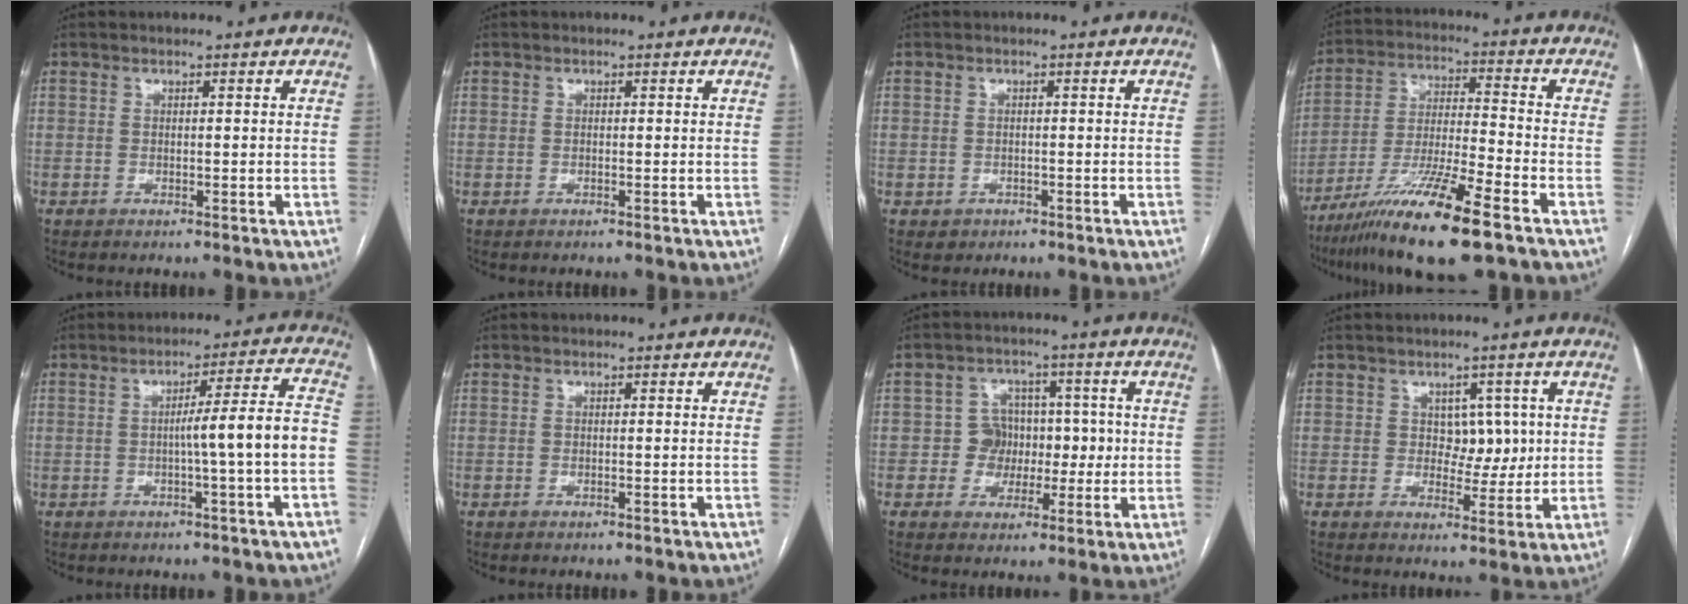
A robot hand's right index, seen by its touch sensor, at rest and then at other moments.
{"total": 0.0}
{"total": 2.0, "force": [-0.9, 1.8, 0.1], "torque": [0.003, 0.007, -0.010]}
{"total": 15.8, "force": [-9.9, 0.5, 12.2], "torque": [-0.243, -0.039, -0.180]}
{"total": 8.7, "force": [-1.7, -1.1, 8.5], "torque": [-0.117, 0.018, -0.024]}
{"total": 0.0}
{"total": 6.5, "force": [-0.3, 6.2, 1.8], "torque": [-0.011, 0.032, -0.003]}
{"total": 4.7, "force": [0.8, 3.3, 3.2], "torque": [-0.033, 0.007, 0.018]}